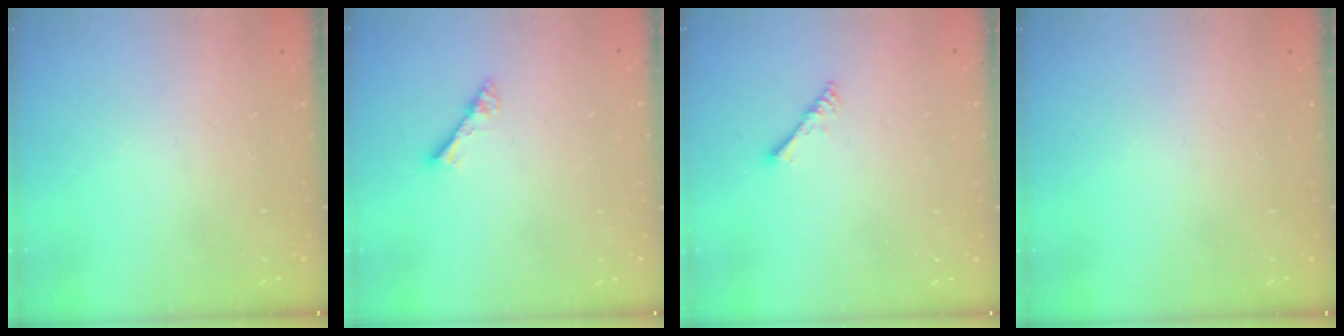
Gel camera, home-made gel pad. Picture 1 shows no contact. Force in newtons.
{"total": 2.8, "press": 2.8, "slide": 0.2}
{"total": 3.4, "press": 3.4, "slide": 0.6}
{"total": 0.0}